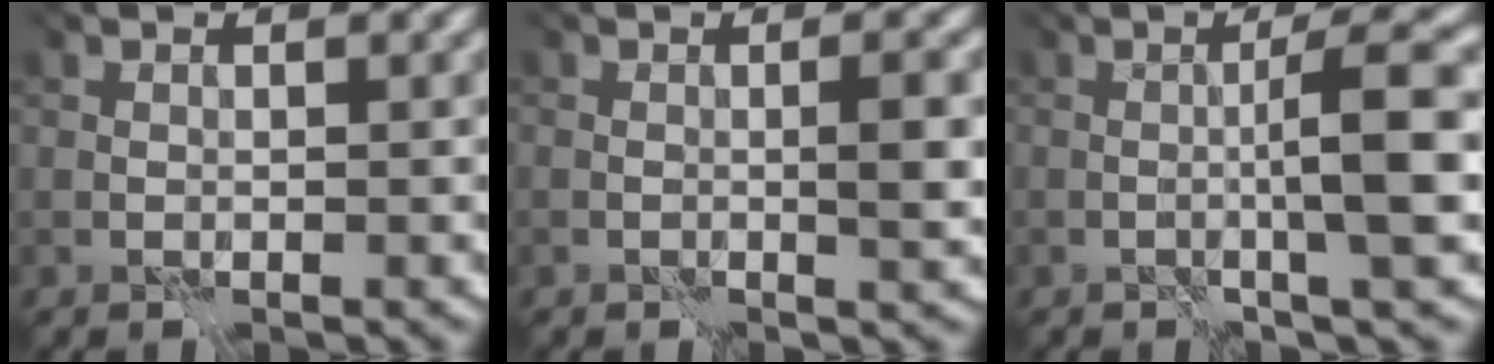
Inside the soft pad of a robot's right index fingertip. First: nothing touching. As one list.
[{"total": 2.0, "force": [-0.3, 0.0, 2.0], "torque": [-0.030, -0.001, -0.006]}, {"total": 4.9, "force": [-0.5, 0.0, 4.9], "torque": [-0.078, 0.010, -0.010]}]